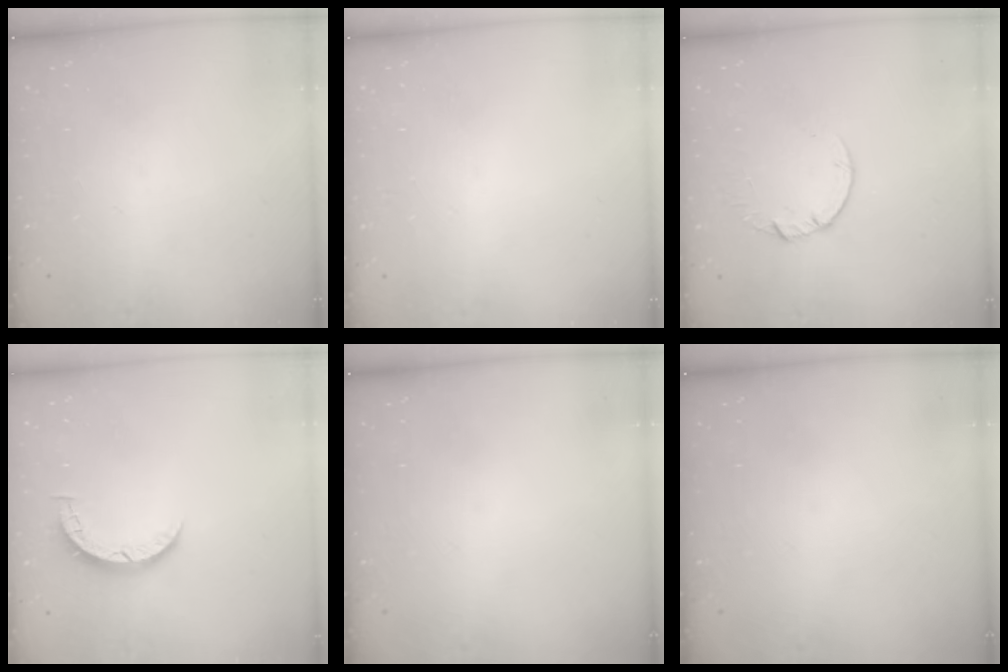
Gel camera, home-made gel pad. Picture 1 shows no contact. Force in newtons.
{"total": 2.7, "press": 2.7, "slide": 0.2}
{"total": 3.7, "press": 3.7, "slide": 0.5}
{"total": 3.6, "press": 3.6, "slide": 0.4}
{"total": 0.0}
{"total": 0.0}